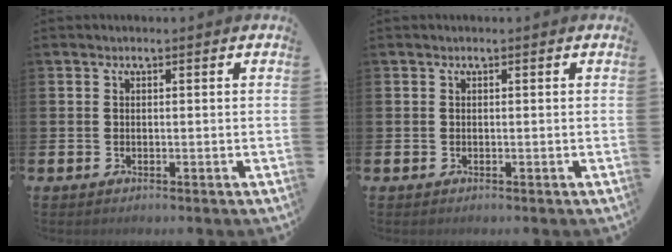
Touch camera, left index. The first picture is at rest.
{"total": 0.0}